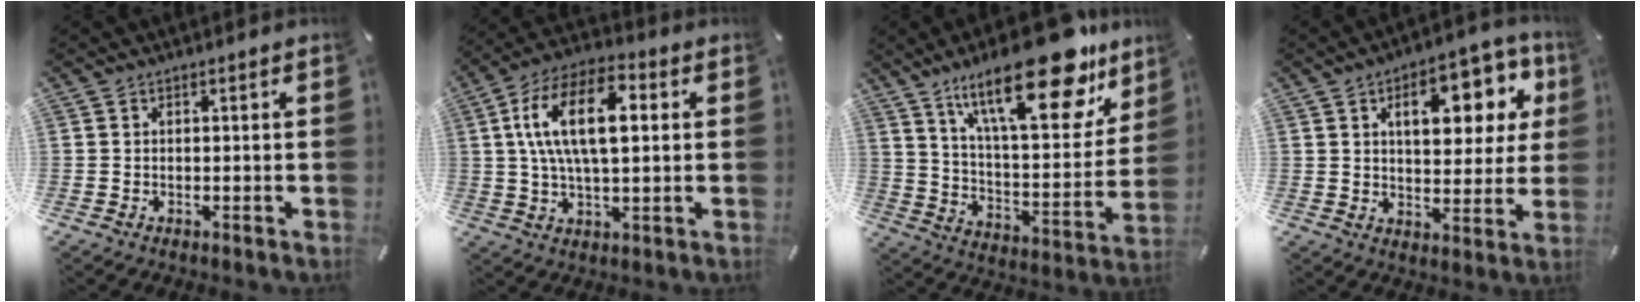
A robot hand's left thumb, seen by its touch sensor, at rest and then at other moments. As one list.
[{"total": 15.3, "force": [3.2, 7.7, 12.8], "torque": [-0.257, 0.004, 0.051]}, {"total": 26.9, "force": [17.7, 9.8, 17.7], "torque": [-0.267, -0.111, 0.294]}, {"total": 16.1, "force": [6.4, 8.7, 11.9], "torque": [-0.157, -0.016, 0.099]}]